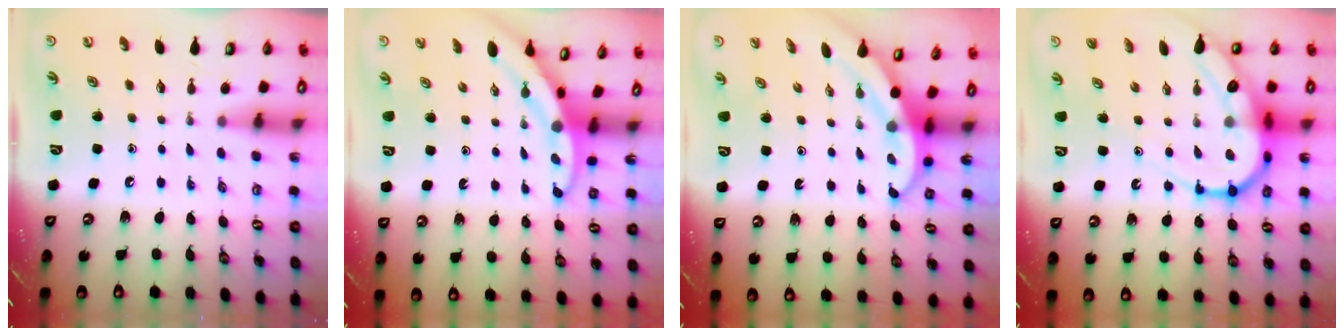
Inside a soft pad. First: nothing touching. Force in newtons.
{"total": 3.3, "press": 3.3, "slide": 0.3}
{"total": 3.7, "press": 3.6, "slide": 0.3}
{"total": 14.4, "press": 14.4, "slide": 1.0}